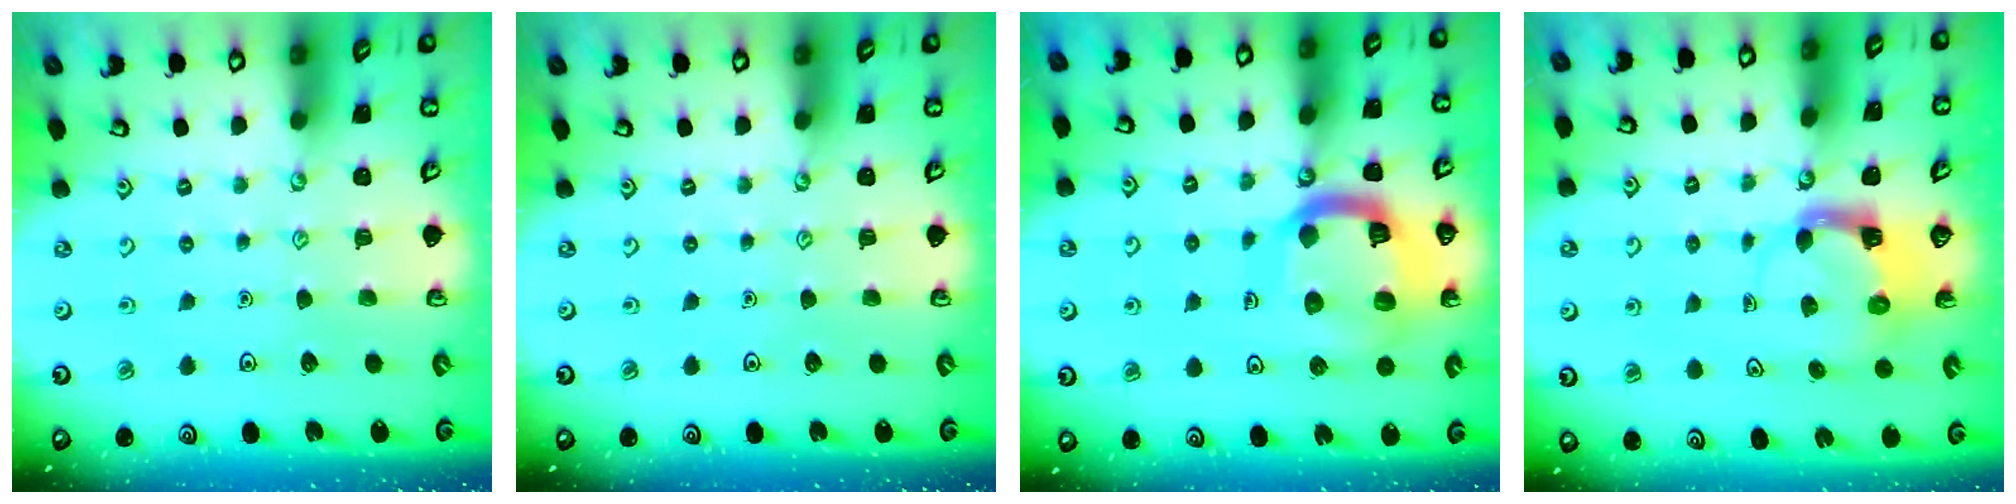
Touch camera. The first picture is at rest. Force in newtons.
{"total": 0.0}
{"total": 18.4, "press": 18.3, "slide": 1.9}
{"total": 3.9, "press": 3.9, "slide": 0.7}